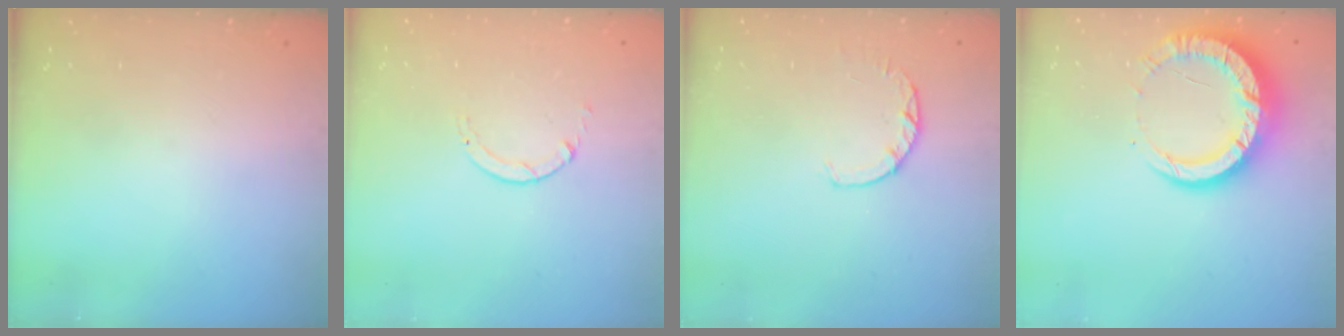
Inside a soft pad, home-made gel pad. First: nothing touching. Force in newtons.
{"total": 0.7, "press": 0.7, "slide": 0.1}
{"total": 2.8, "press": 2.7, "slide": 0.5}
{"total": 14.0, "press": 13.9, "slide": 1.4}